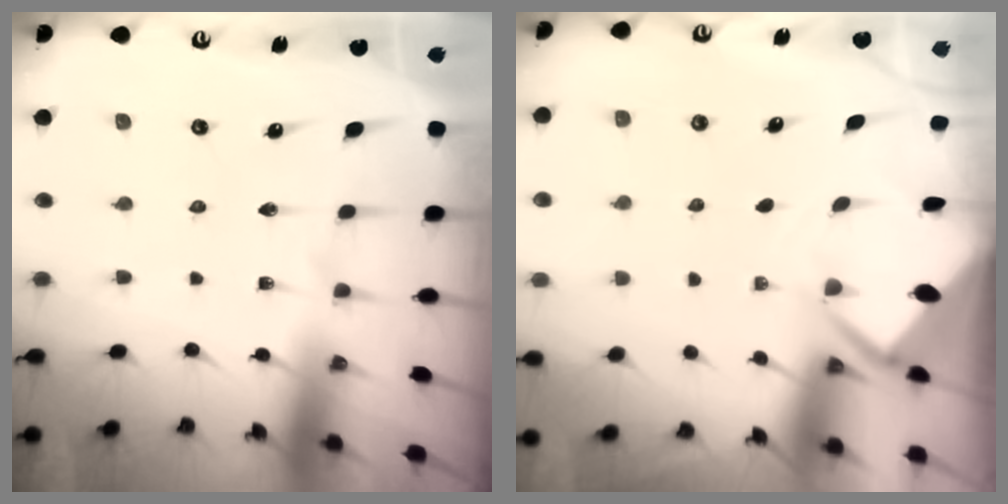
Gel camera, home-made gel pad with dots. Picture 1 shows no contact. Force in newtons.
{"total": 2.6, "press": 2.6, "slide": 0.3}